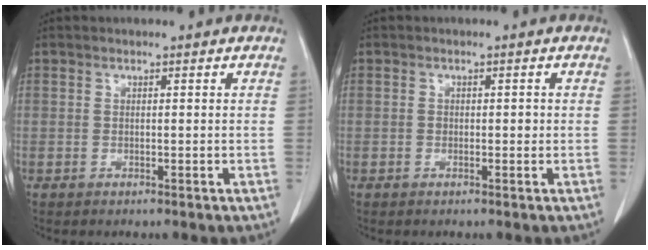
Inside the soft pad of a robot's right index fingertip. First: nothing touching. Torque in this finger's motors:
{"motor_torque": [0.21, -0.10, 0.01, 0.03]}